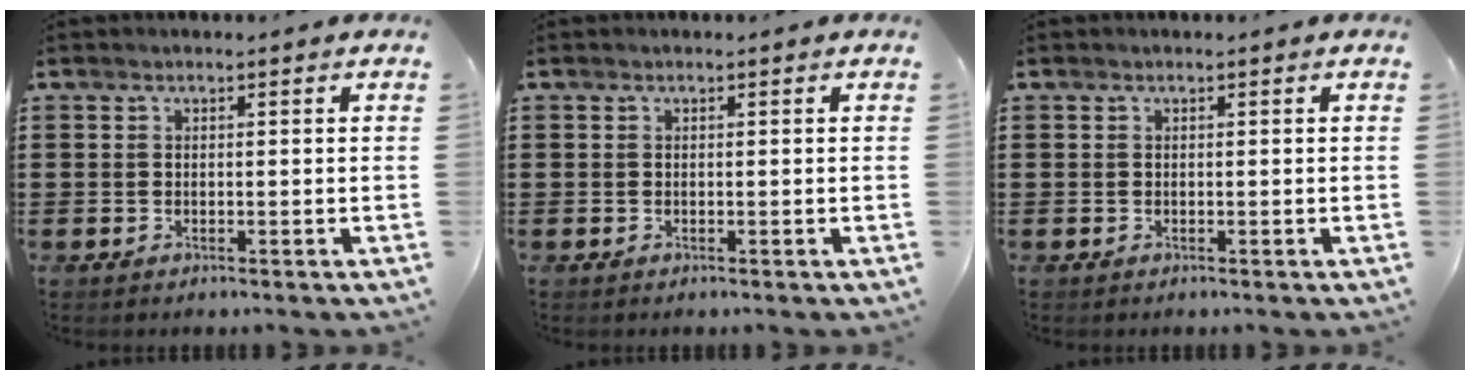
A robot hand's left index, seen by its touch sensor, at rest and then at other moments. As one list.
[{"total": 0.0}, {"total": 0.0}]